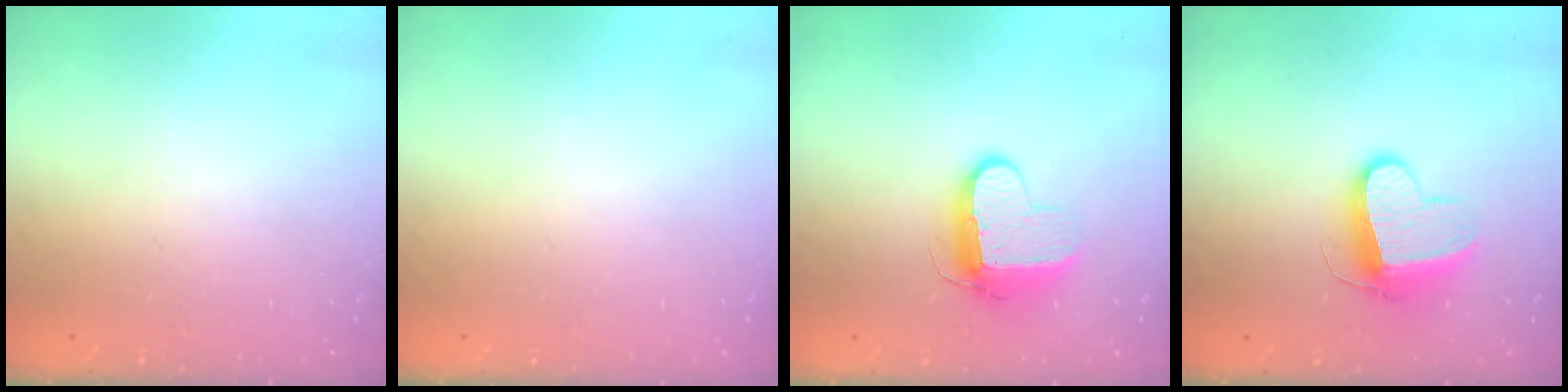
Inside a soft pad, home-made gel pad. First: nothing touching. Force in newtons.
{"total": 0.0}
{"total": 10.2, "press": 10.1, "slide": 0.8}
{"total": 10.7, "press": 10.7, "slide": 0.5}